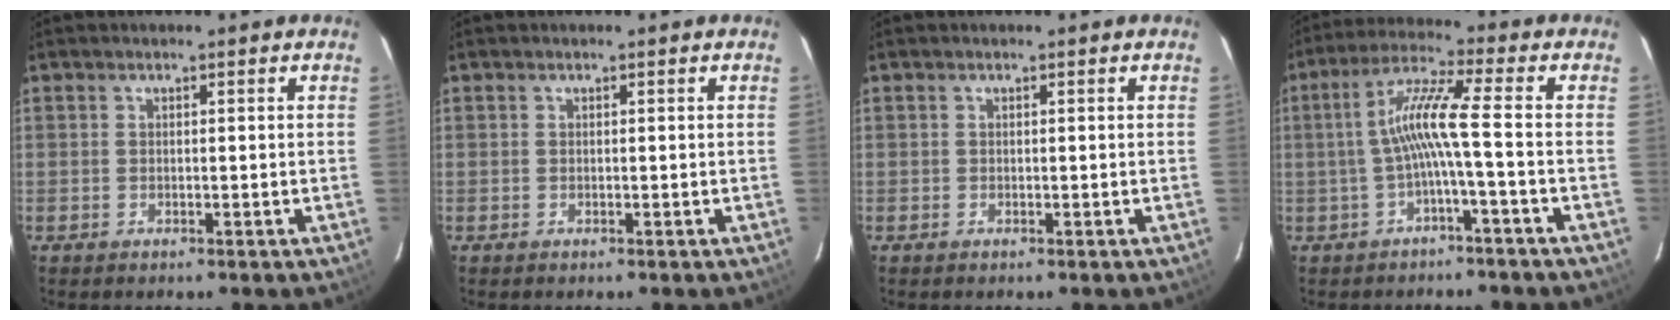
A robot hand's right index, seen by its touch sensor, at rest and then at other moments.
{"total": 0.0}
{"total": 0.0}
{"total": 7.6, "force": [-1.7, -1.0, 7.3], "torque": [-0.160, 0.011, -0.029]}